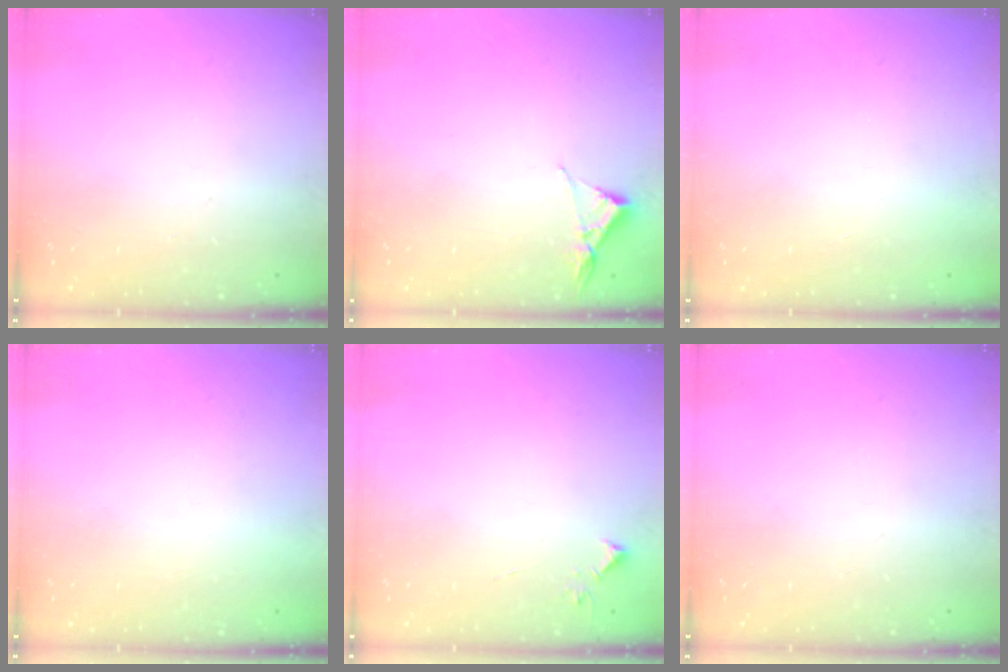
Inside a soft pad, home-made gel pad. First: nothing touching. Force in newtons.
{"total": 3.4, "press": 3.4, "slide": 0.5}
{"total": 1.5, "press": 1.5, "slide": 0.1}
{"total": 1.5, "press": 1.5, "slide": 0.1}
{"total": 3.8, "press": 3.8, "slide": 0.5}
{"total": 0.0}